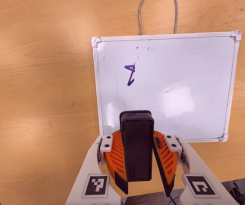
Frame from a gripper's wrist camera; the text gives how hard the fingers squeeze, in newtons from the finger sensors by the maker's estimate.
{"total": 9.9, "left": 9.9, "right": 9.8}